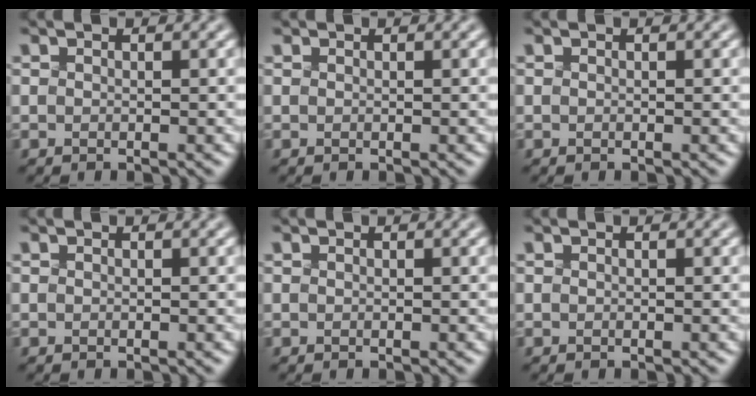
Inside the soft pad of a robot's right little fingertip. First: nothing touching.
{"total": 0.0}
{"total": 0.0}
{"total": 0.0}
{"total": 0.0}
{"total": 0.0}